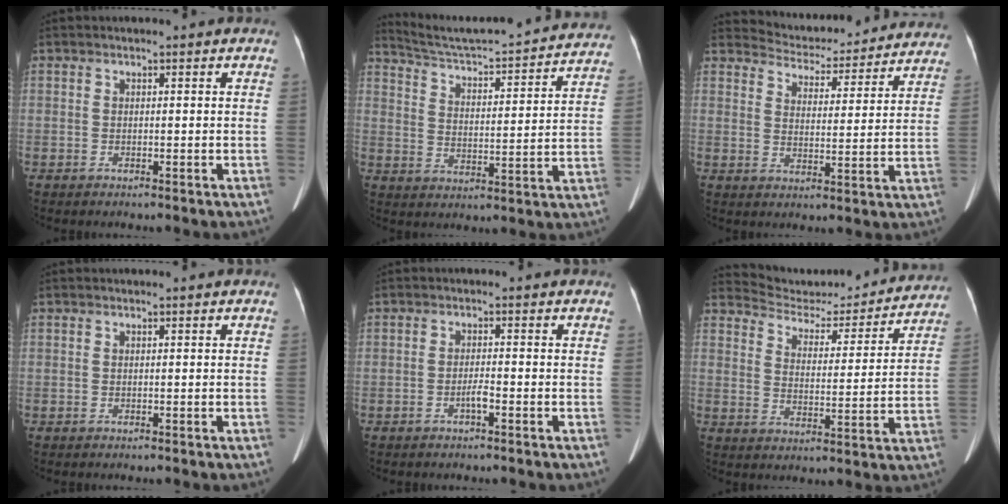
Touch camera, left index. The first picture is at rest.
{"total": 25.3, "force": [23.7, 2.3, 8.6], "torque": [-0.130, -0.040, 0.307]}
{"total": 18.1, "force": [17.3, 4.1, 3.1], "torque": [-0.029, -0.013, 0.213]}
{"total": 0.0}
{"total": 1.6, "force": [-1.1, 0.0, 1.2], "torque": [-0.025, -0.002, -0.021]}
{"total": 17.2, "force": [16.7, 3.1, 3.1], "torque": [-0.036, -0.020, 0.218]}